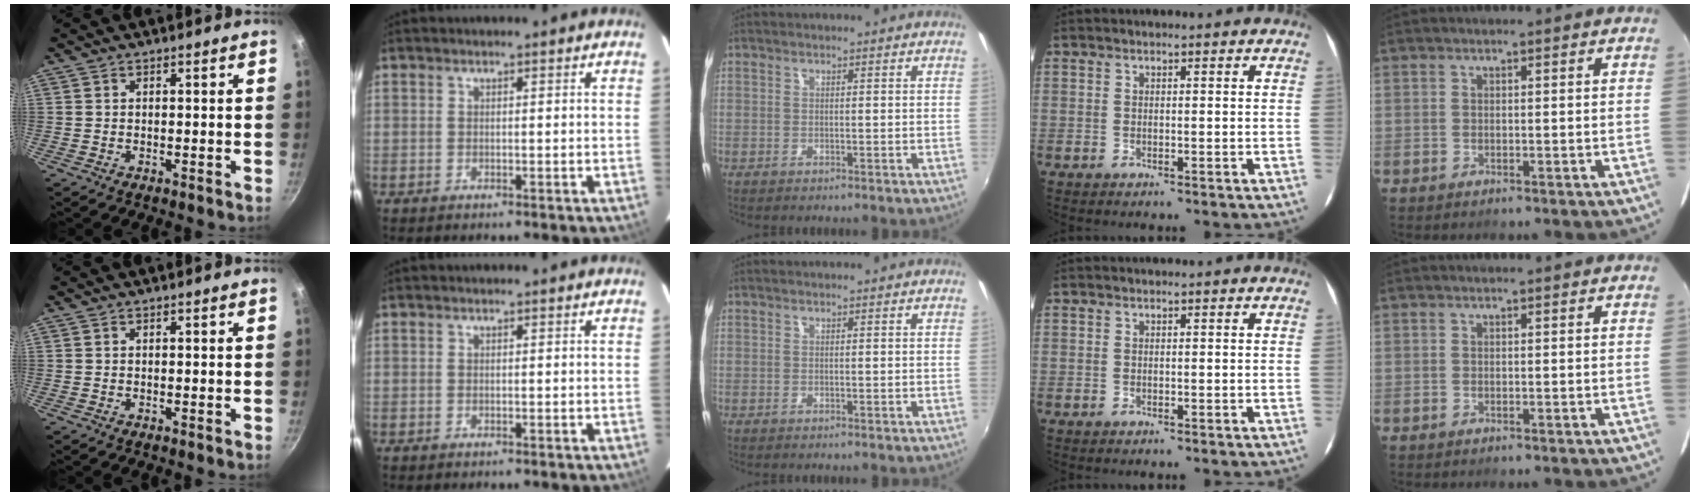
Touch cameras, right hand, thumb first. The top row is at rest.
{}